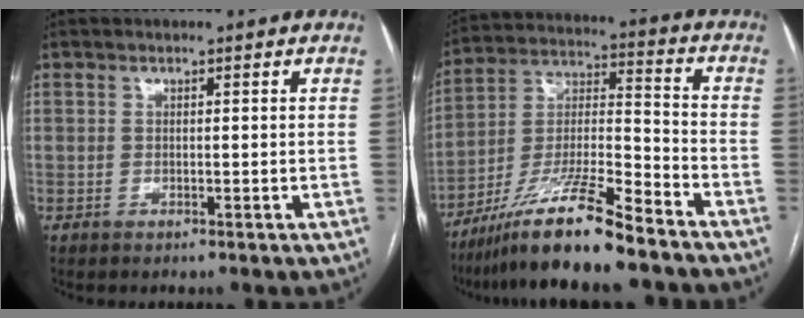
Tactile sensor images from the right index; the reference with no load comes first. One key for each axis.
{"total": 15.1, "fx": -11.7, "fy": 0.7, "fz": 9.6, "tx": -0.184, "ty": -0.013, "tz": -0.208}